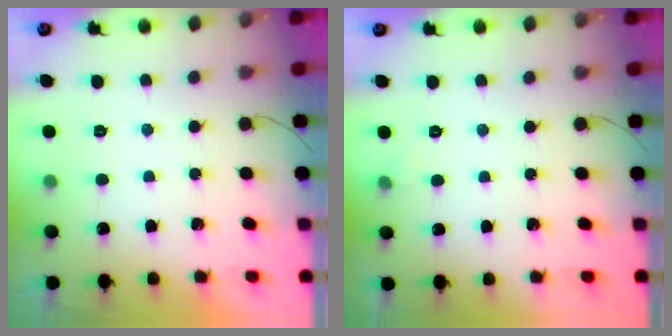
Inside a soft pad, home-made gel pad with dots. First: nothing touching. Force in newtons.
{"total": 2.3, "press": 2.1, "slide": 0.9}